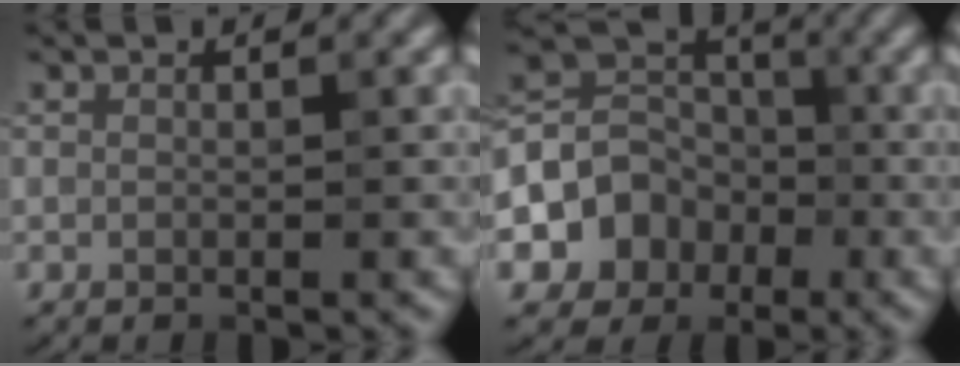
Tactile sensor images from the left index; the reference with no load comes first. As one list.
[{"total": 6.3, "force": [-1.9, 5.4, 2.7], "torque": [-0.029, 0.006, -0.057]}]